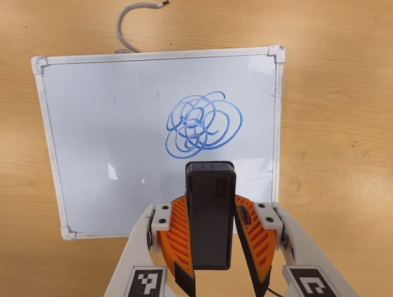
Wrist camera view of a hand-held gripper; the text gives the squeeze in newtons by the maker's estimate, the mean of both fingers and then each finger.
{"total": 6.5, "left": 5.5, "right": 7.5}